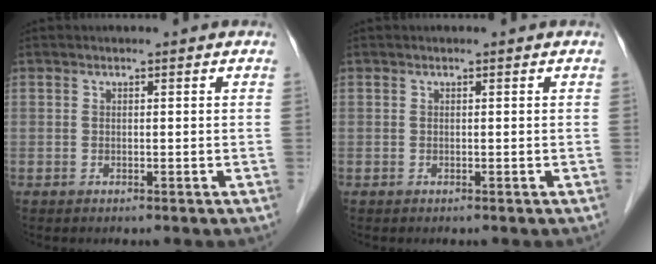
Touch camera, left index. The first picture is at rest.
{"total": 0.0}